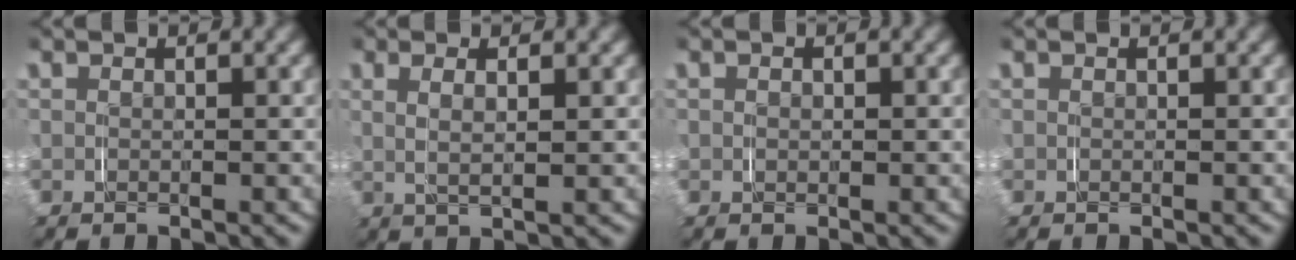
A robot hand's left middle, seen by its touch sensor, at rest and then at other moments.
{"total": 2.6, "force": [0.8, 0.7, 2.4], "torque": [-0.047, 0.000, 0.019]}
{"total": 0.5, "force": [0.1, 0.4, 0.3], "torque": [-0.006, -0.001, 0.002]}
{"total": 0.0}